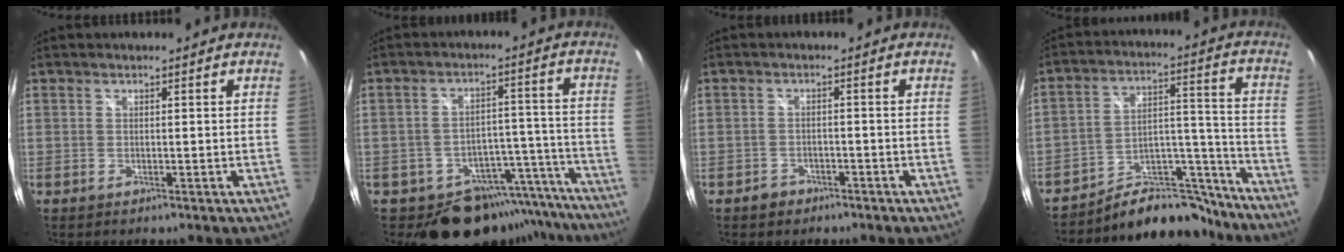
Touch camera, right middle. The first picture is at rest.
{"total": 15.6, "force": [-13.0, 8.0, 3.1], "torque": [-0.035, 0.061, -0.156]}
{"total": 2.9, "force": [-2.0, 2.0, 0.5], "torque": [-0.015, 0.006, -0.027]}
{"total": 15.8, "force": [-14.1, 6.3, 3.4], "torque": [-0.034, 0.077, -0.201]}